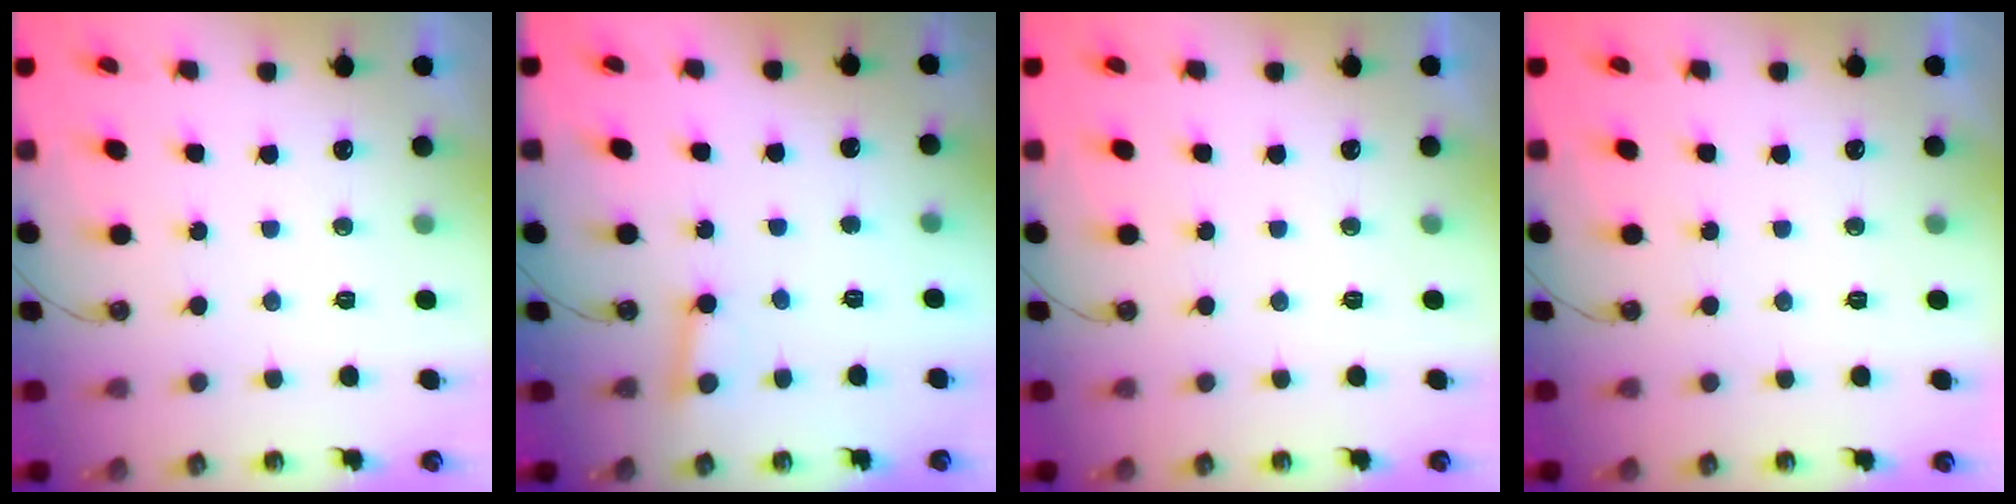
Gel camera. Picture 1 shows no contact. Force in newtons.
{"total": 2.4, "press": 2.3, "slide": 0.6}
{"total": 0.0}
{"total": 0.0}